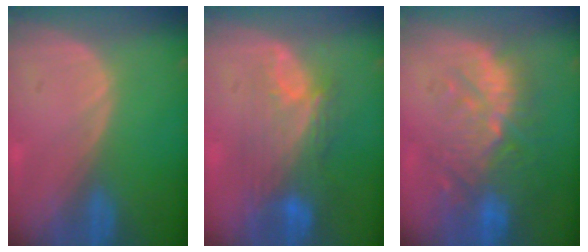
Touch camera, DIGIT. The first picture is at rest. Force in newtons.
{"total": 9.5, "press": 8.1, "slide": 4.9}
{"total": 11.2, "press": 9.9, "slide": 5.2}